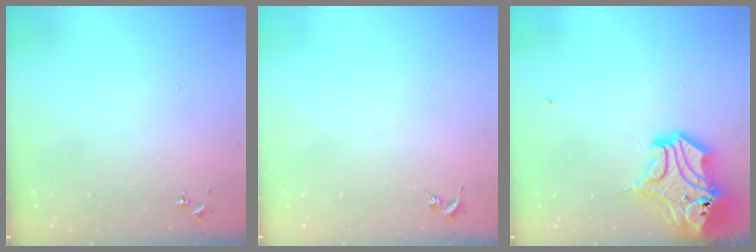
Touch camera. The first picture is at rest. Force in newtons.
{"total": 0.0}
{"total": 18.5, "press": 18.3, "slide": 2.6}